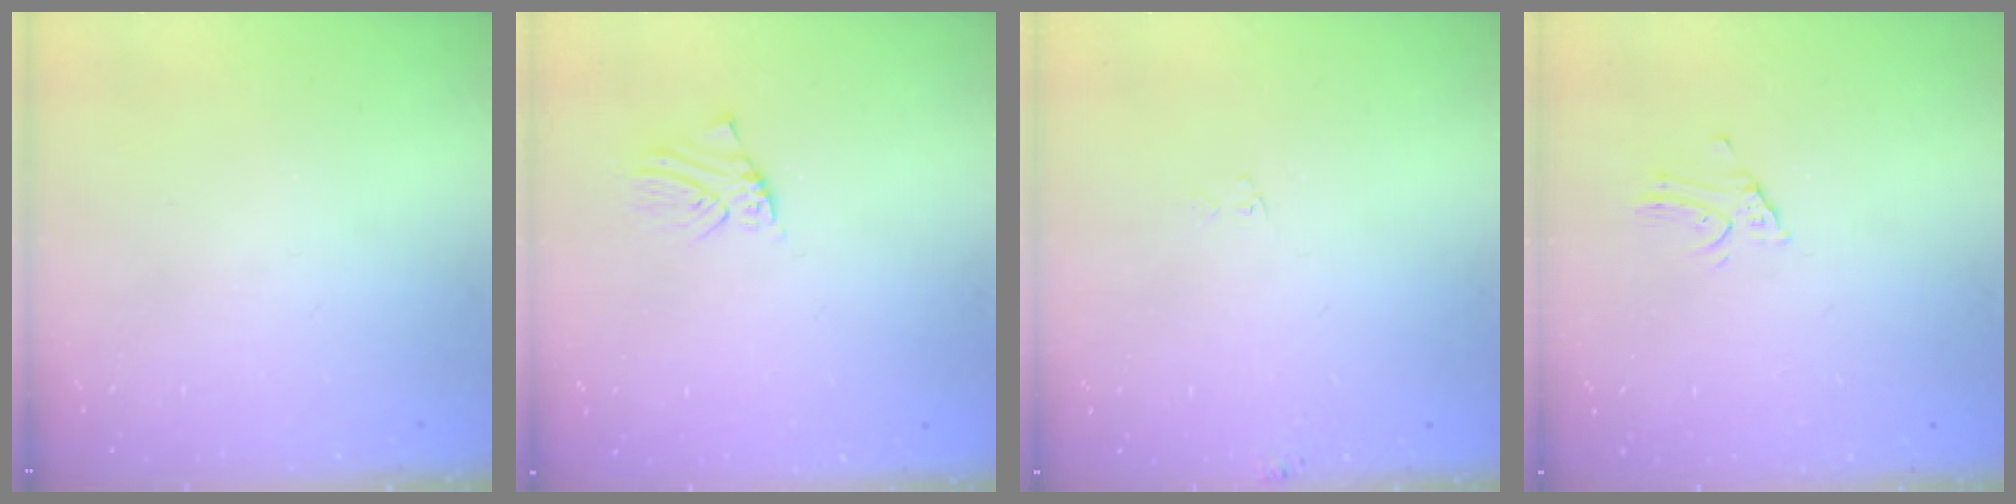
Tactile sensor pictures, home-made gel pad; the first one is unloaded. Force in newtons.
{"total": 1.2, "press": 1.1, "slide": 0.1}
{"total": 4.0, "press": 4.0, "slide": 0.4}
{"total": 2.8, "press": 2.8, "slide": 0.3}